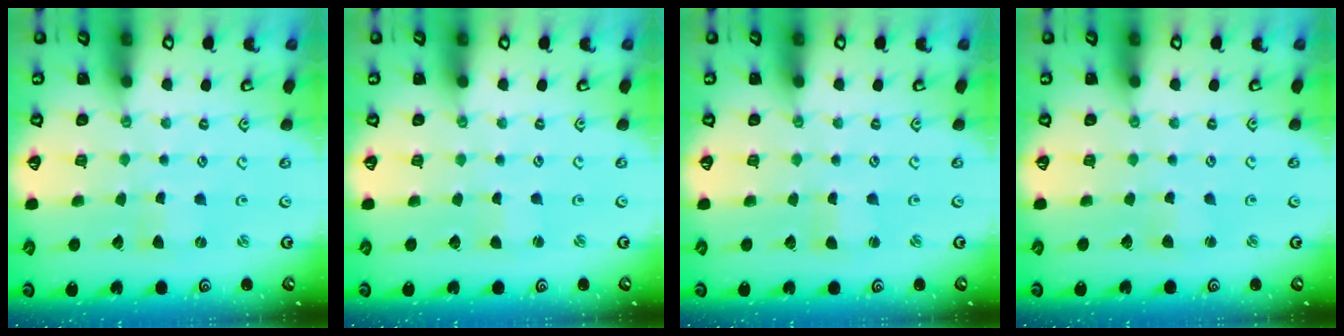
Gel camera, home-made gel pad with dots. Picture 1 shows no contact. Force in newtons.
{"total": 0.5, "press": 0.5, "slide": 0.0}
{"total": 1.0, "press": 1.0, "slide": 0.0}
{"total": 2.7, "press": 2.6, "slide": 0.4}